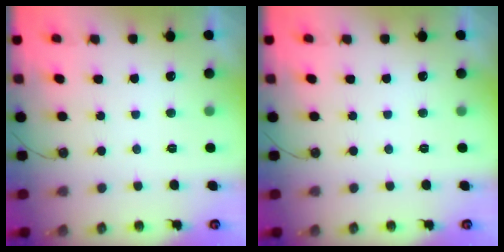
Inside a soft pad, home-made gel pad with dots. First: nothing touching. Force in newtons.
{"total": 0.0}